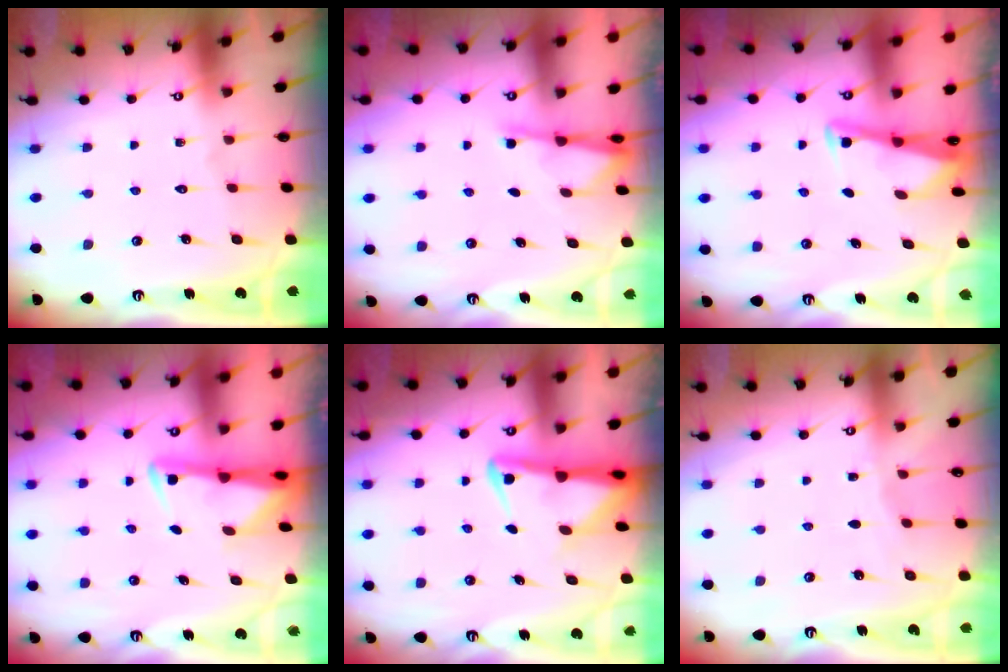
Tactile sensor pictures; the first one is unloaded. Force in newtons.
{"total": 2.3, "press": 2.2, "slide": 0.3}
{"total": 2.8, "press": 2.8, "slide": 0.3}
{"total": 2.7, "press": 2.6, "slide": 0.5}
{"total": 4.4, "press": 4.2, "slide": 1.1}
{"total": 1.8, "press": 1.8, "slide": 0.3}